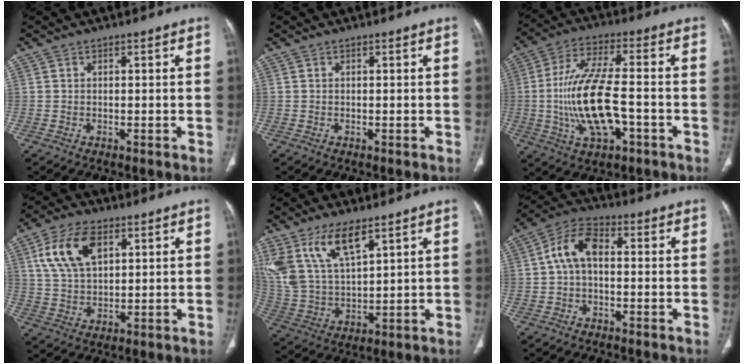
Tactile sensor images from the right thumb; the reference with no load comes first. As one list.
[{"total": 0.0}, {"total": 16.1, "force": [-3.1, 6.4, 14.5], "torque": [-0.292, 0.021, -0.053]}, {"total": 11.5, "force": [4.5, 6.4, 8.5], "torque": [-0.157, -0.004, 0.089]}, {"total": 14.1, "force": [8.3, 5.8, 9.9], "torque": [-0.197, -0.026, 0.178]}, {"total": 7.6, "force": [0.2, 4.4, 6.2], "torque": [-0.114, 0.026, -0.007]}]